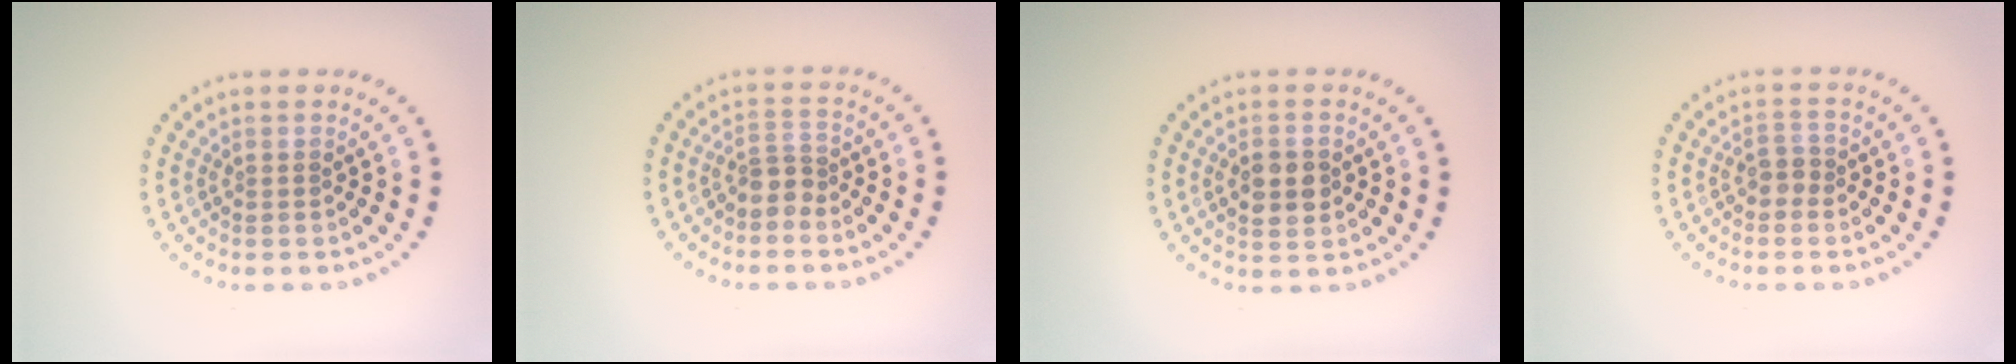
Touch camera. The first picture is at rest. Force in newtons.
{"total": 2.2, "press": 1.7, "slide": 1.3}
{"total": 3.2, "press": 3.2, "slide": 0.1}
{"total": 1.5, "press": 1.4, "slide": 0.6}